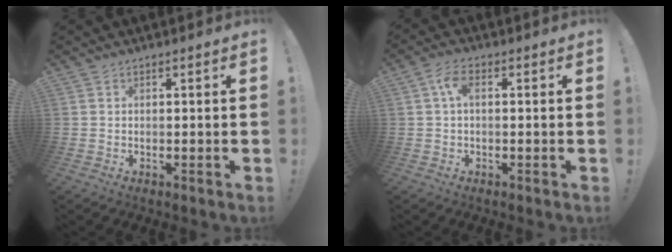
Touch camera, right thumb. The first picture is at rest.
{"total": 4.7, "force": [0.7, 2.2, 4.1], "torque": [-0.086, 0.009, 0.011]}